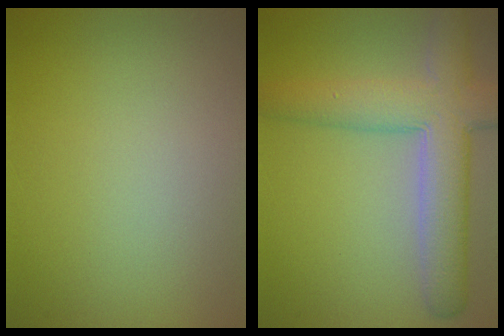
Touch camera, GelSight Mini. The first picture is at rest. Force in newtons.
{"total": 7.1, "press": 7.1, "slide": 0.4}